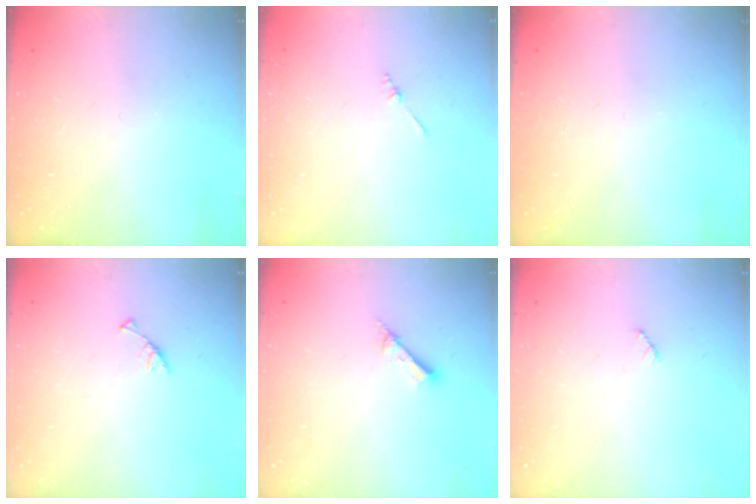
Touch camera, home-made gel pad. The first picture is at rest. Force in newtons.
{"total": 1.3, "press": 1.3, "slide": 0.3}
{"total": 0.0}
{"total": 3.0, "press": 3.0, "slide": 0.3}
{"total": 2.6, "press": 2.6, "slide": 0.1}
{"total": 2.5, "press": 2.5, "slide": 0.3}